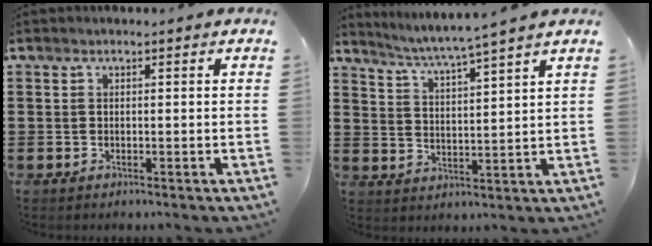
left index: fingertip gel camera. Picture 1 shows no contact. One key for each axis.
{"total": 4.0, "fx": 3.6, "fy": -1.3, "fz": 1.3, "tx": -0.042, "ty": -0.030, "tz": 0.055}